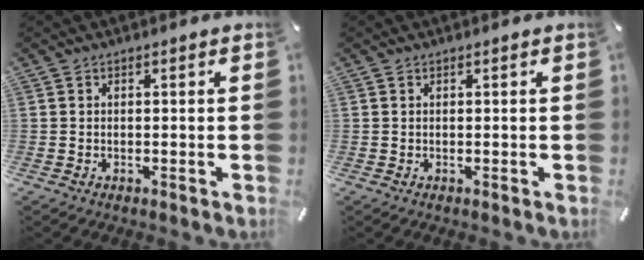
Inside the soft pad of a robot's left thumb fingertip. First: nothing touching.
{"total": 0.0}